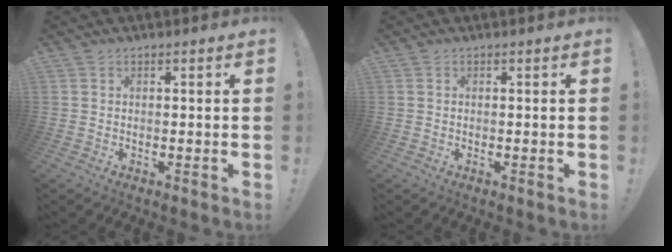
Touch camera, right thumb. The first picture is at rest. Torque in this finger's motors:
{"motor_torque": [-0.08, 0.13, 0.14, -0.05, 0.02]}